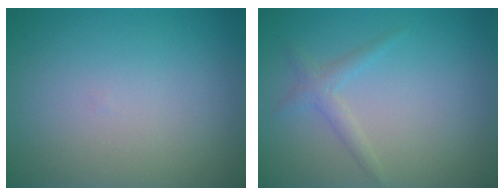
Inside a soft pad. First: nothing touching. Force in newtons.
{"total": 1.5, "press": 1.5, "slide": 0.1}